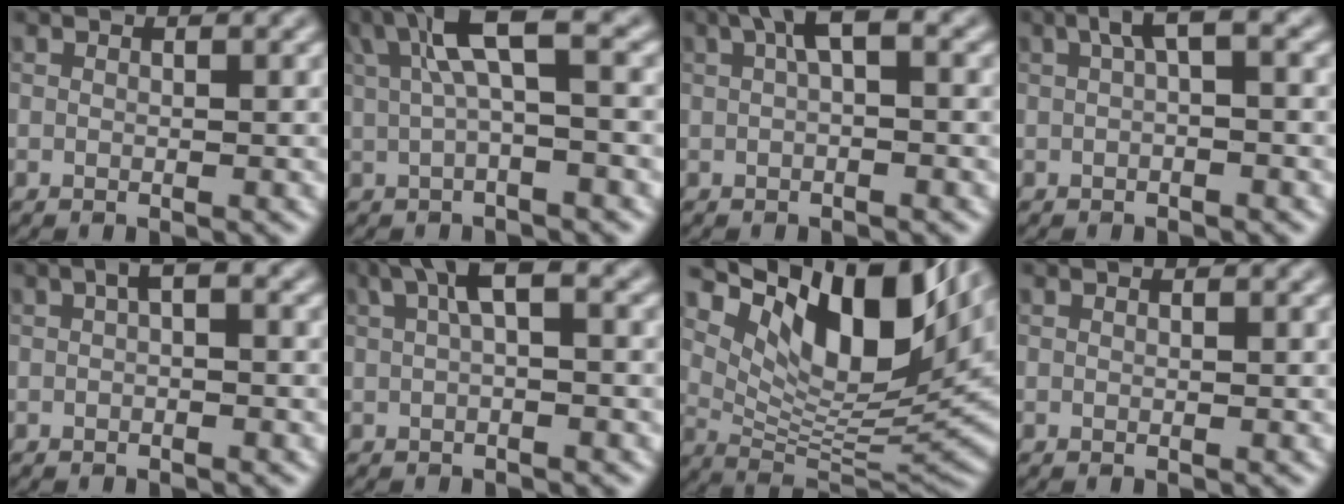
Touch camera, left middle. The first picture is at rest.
{"total": 5.0, "force": [1.7, 1.0, 4.6], "torque": [-0.092, 0.013, 0.030]}
{"total": 2.7, "force": [0.7, 0.6, 2.6], "torque": [-0.050, 0.013, 0.009]}
{"total": 2.3, "force": [0.5, 0.4, 2.2], "torque": [-0.041, 0.013, 0.007]}
{"total": 1.3, "force": [0.0, 0.3, 1.3], "torque": [-0.027, 0.005, 0.000]}
{"total": 3.3, "force": [1.0, 0.8, 3.0], "torque": [-0.059, 0.014, 0.014]}
{"total": 11.7, "force": [6.5, 4.7, 8.5], "torque": [-0.142, -0.003, 0.124]}
{"total": 0.0}